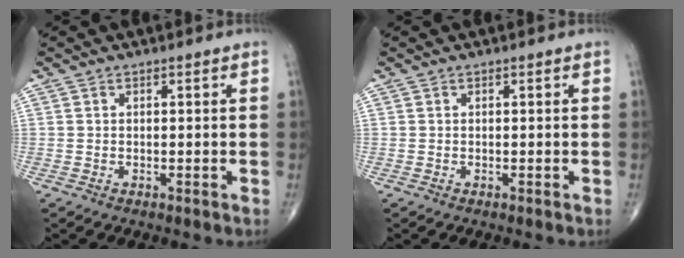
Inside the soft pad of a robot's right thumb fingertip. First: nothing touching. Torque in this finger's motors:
{"motor_torque": [0.02, 0.02, 0.00, 0.00, 0.00]}